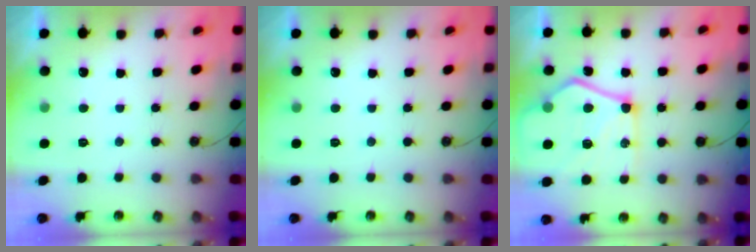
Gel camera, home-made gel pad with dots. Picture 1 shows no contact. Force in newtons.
{"total": 0.0}
{"total": 21.8, "press": 21.7, "slide": 2.0}